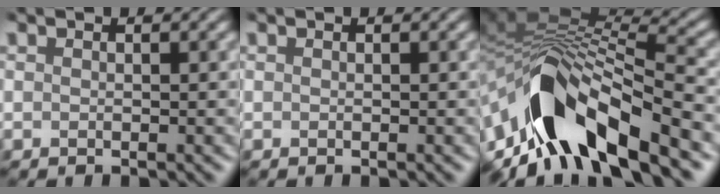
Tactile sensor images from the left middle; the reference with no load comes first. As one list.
[{"total": 0.0}, {"total": 12.4, "force": [-4.3, 5.6, 10.2], "torque": [-0.185, 0.008, -0.072]}]